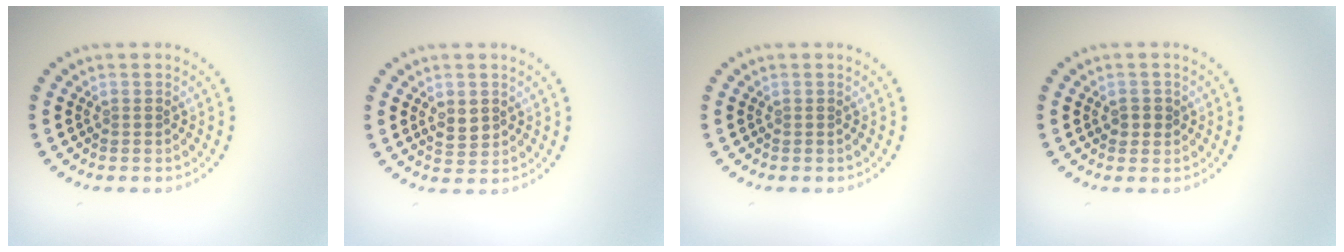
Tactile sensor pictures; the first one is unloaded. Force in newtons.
{"total": 1.9, "press": 1.8, "slide": 0.5}
{"total": 0.0}
{"total": 1.3, "press": 1.2, "slide": 0.5}